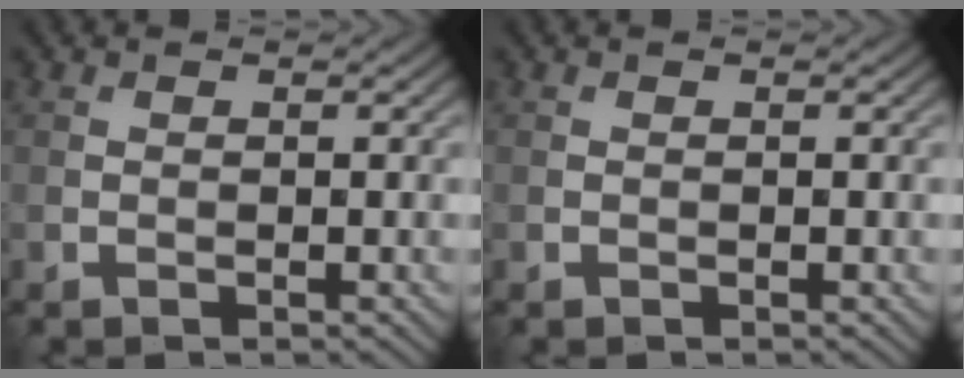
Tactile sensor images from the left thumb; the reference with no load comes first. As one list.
[{"total": 0.0}]